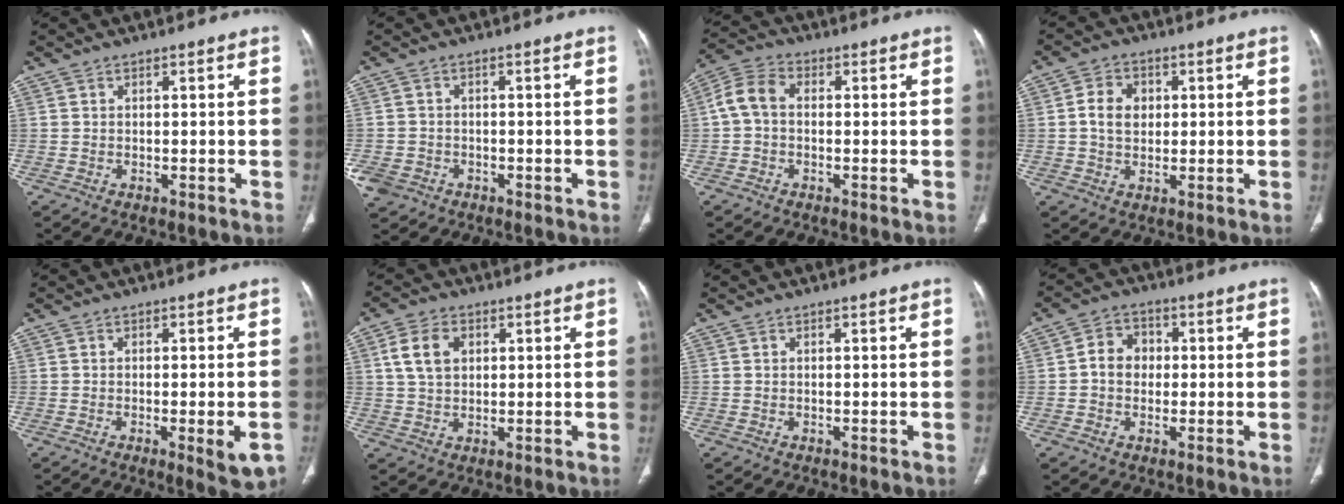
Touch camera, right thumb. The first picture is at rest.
{"total": 5.1, "force": [-2.5, 4.1, 1.5], "torque": [-0.040, 0.012, -0.039]}
{"total": 6.0, "force": [0.0, 4.2, 4.3], "torque": [-0.083, 0.019, -0.011]}
{"total": 5.8, "force": [0.7, 4.6, 3.6], "torque": [-0.046, 0.002, 0.010]}
{"total": 5.9, "force": [-2.2, 1.5, 5.3], "torque": [-0.063, -0.004, -0.023]}
{"total": 7.1, "force": [2.2, 4.9, 4.6], "torque": [-0.073, -0.001, 0.041]}
{"total": 0.0}
{"total": 5.9, "force": [0.1, 4.9, 3.2], "torque": [-0.030, 0.016, -0.007]}